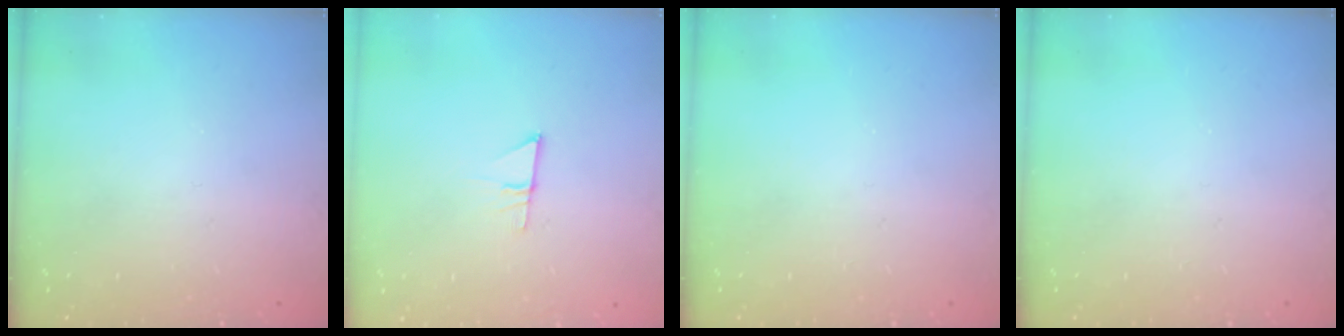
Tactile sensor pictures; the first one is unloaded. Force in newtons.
{"total": 7.0, "press": 7.0, "slide": 0.5}
{"total": 0.0}
{"total": 0.0}